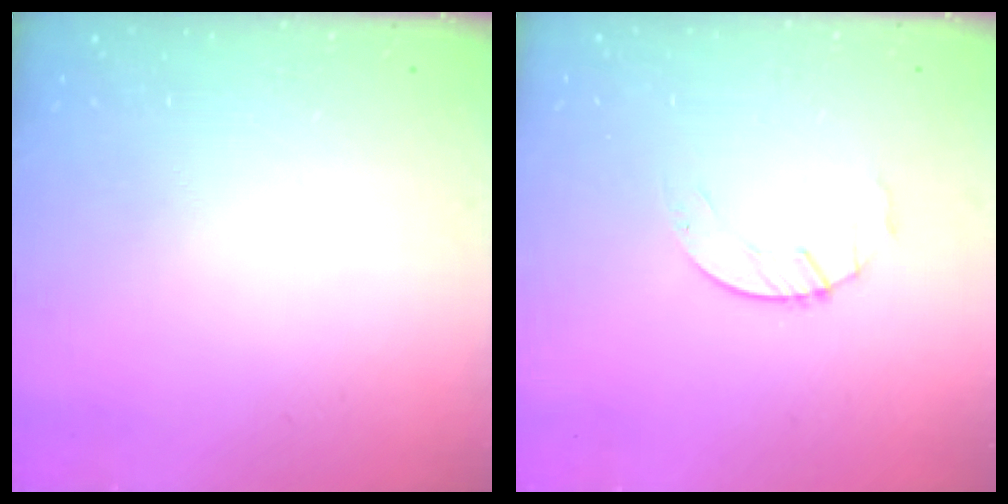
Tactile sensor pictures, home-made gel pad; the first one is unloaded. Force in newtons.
{"total": 2.2, "press": 2.2, "slide": 0.4}